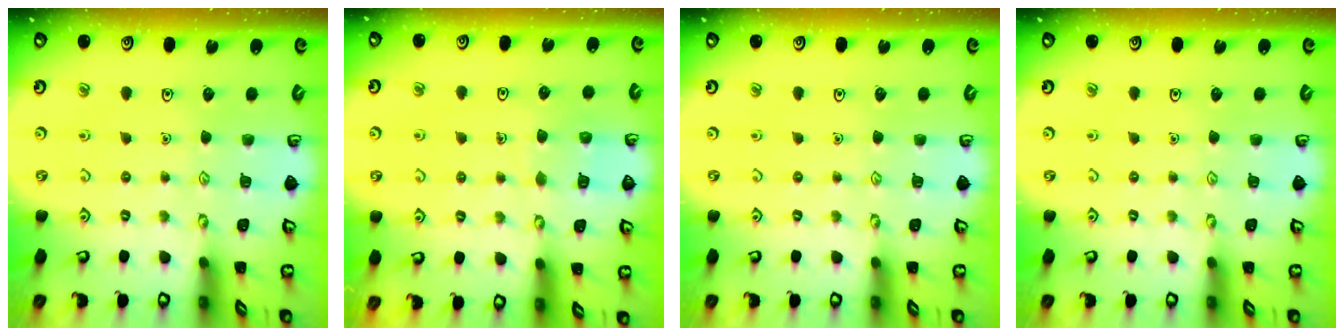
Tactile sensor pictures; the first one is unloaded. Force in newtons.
{"total": 6.3, "press": 6.3, "slide": 0.4}
{"total": 0.0}
{"total": 0.0}